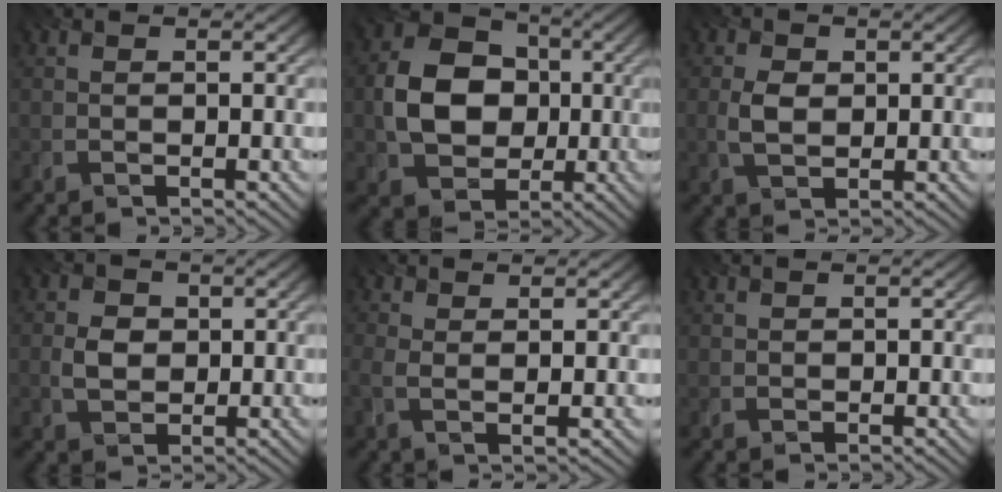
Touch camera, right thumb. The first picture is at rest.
{"total": 9.9, "force": [-0.3, 8.1, 5.8], "torque": [-0.130, 0.004, -0.013]}
{"total": 3.1, "force": [0.3, 2.2, 2.1], "torque": [-0.053, 0.001, 0.004]}
{"total": 3.2, "force": [0.2, 2.6, 1.8], "torque": [-0.044, 0.000, -0.001]}
{"total": 2.1, "force": [0.7, 0.6, 1.8], "torque": [-0.040, 0.002, 0.012]}
{"total": 0.6, "force": [0.6, 0.2, -0.1], "torque": [0.001, 0.002, 0.013]}